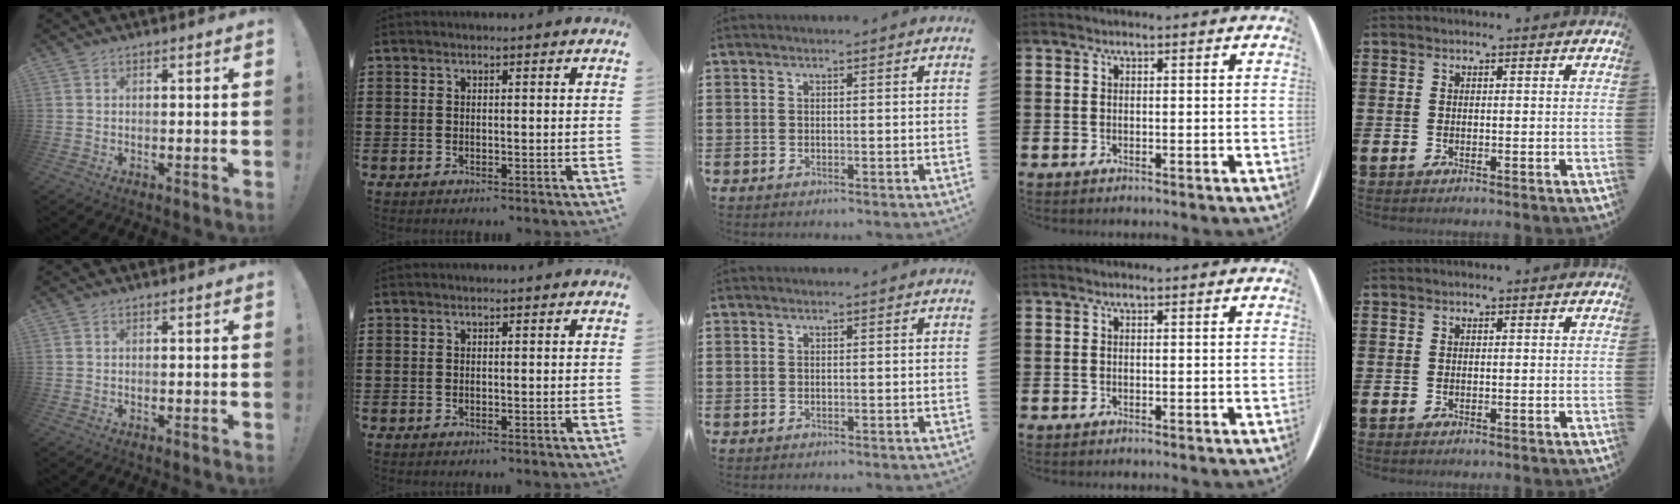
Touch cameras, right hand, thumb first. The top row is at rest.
{}